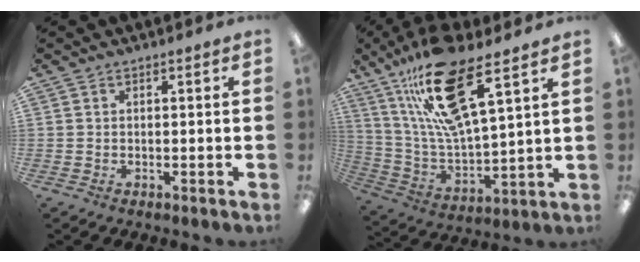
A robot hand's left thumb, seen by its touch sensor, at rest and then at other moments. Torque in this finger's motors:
{"motor_torque": [0.46, 0.46, 1.38, -1.40, 0.24]}